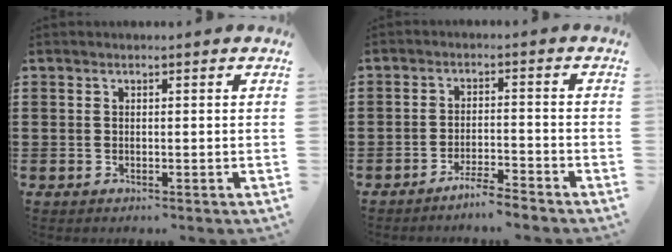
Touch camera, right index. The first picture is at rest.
{"total": 3.6, "force": [-3.4, -0.2, 0.9], "torque": [-0.017, 0.004, -0.068]}